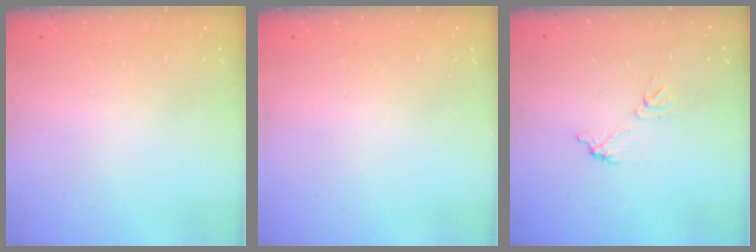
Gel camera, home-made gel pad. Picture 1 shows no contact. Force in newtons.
{"total": 0.0}
{"total": 6.1, "press": 6.1, "slide": 0.4}